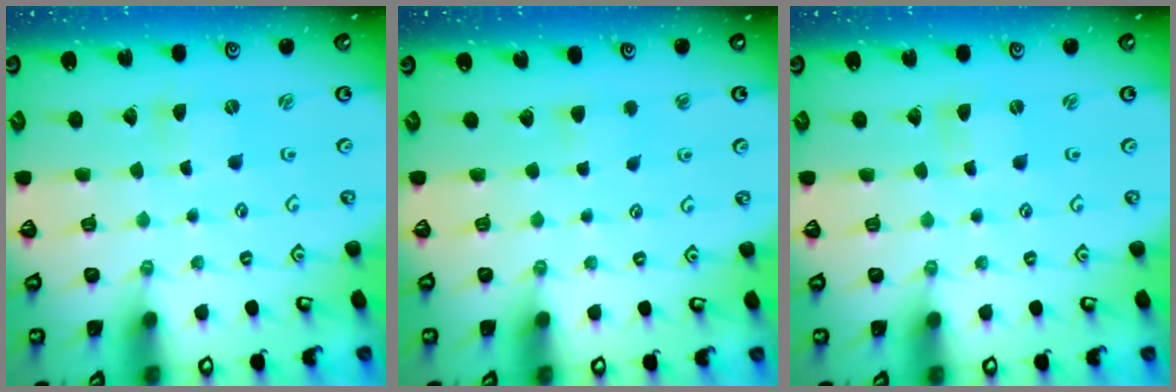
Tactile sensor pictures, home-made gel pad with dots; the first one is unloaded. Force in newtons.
{"total": 3.3, "press": 3.2, "slide": 0.4}
{"total": 0.0}